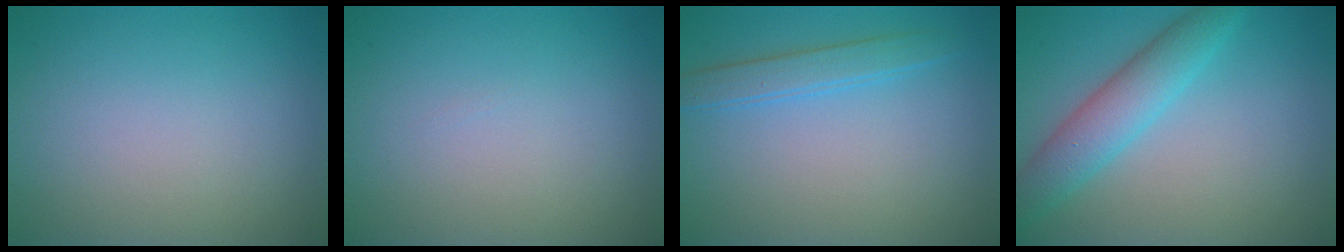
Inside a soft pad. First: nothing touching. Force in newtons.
{"total": 0.0}
{"total": 2.3, "press": 2.3, "slide": 0.1}
{"total": 4.4, "press": 4.3, "slide": 0.2}